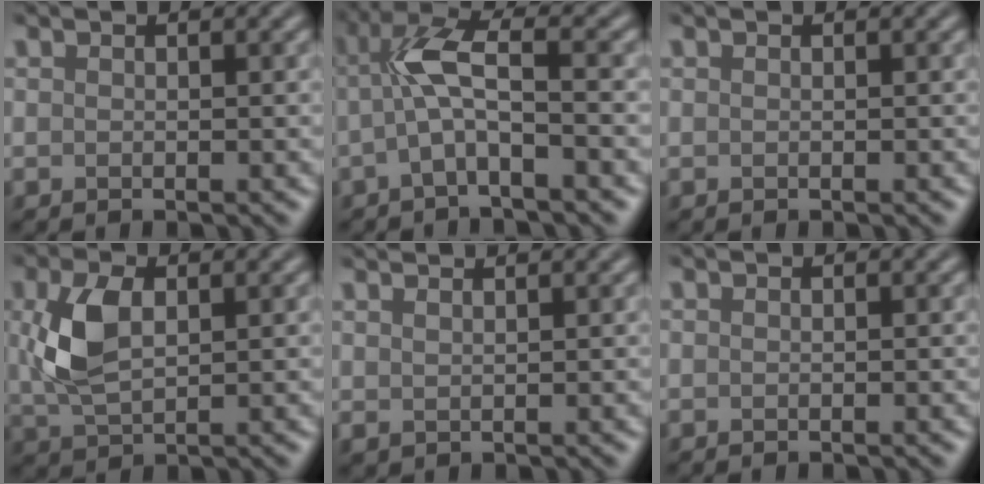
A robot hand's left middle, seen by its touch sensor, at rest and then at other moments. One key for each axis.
{"total": 4.0, "fx": -0.8, "fy": 0.7, "fz": 3.9, "tx": -0.088, "ty": 0.018, "tz": -0.022}
{"total": 0.0}
{"total": 5.1, "fx": 1.0, "fy": 3.0, "fz": 4.0, "tx": -0.103, "ty": 0.007, "tz": 0.027}
{"total": 1.9, "fx": 1.8, "fy": 0.3, "fz": 0.5, "tx": -0.020, "ty": 0.010, "tz": 0.034}
{"total": 0.0}